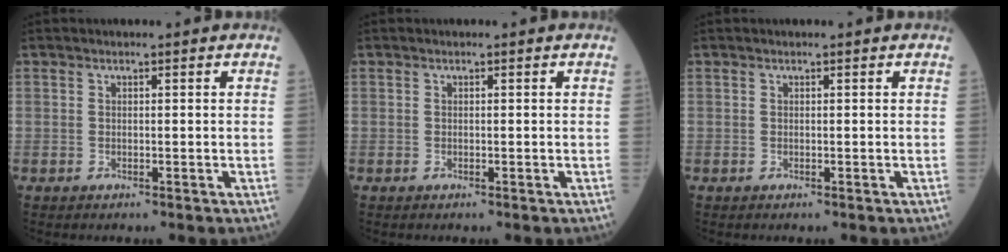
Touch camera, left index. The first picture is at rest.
{"total": 0.0}
{"total": 0.0}